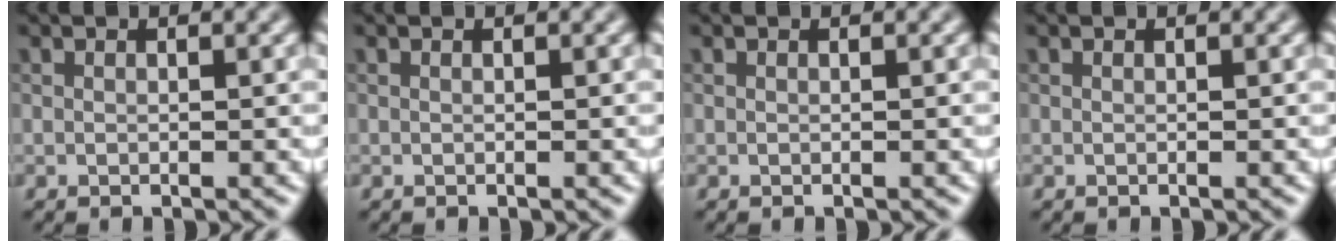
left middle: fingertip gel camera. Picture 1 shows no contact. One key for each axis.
{"total": 0.0}
{"total": 0.0}
{"total": 0.0}